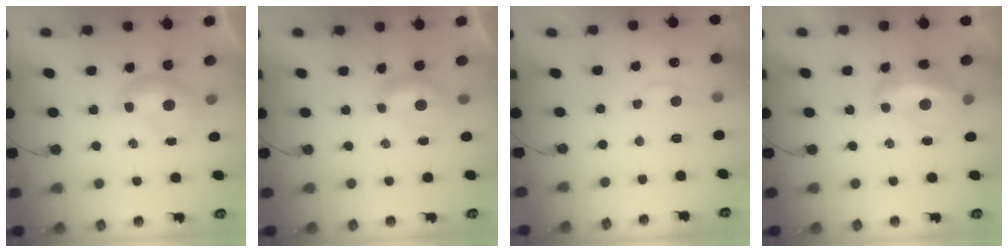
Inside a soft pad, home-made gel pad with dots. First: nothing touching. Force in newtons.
{"total": 1.3, "press": 1.1, "slide": 0.6}
{"total": 0.8, "press": 0.5, "slide": 0.6}
{"total": 6.5, "press": 6.4, "slide": 1.3}